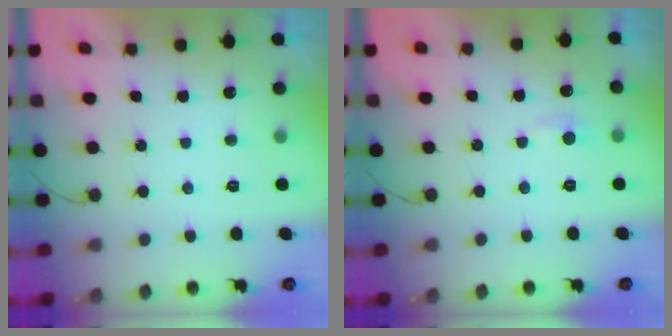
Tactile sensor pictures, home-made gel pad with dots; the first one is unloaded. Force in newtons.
{"total": 4.1, "press": 4.1, "slide": 0.6}